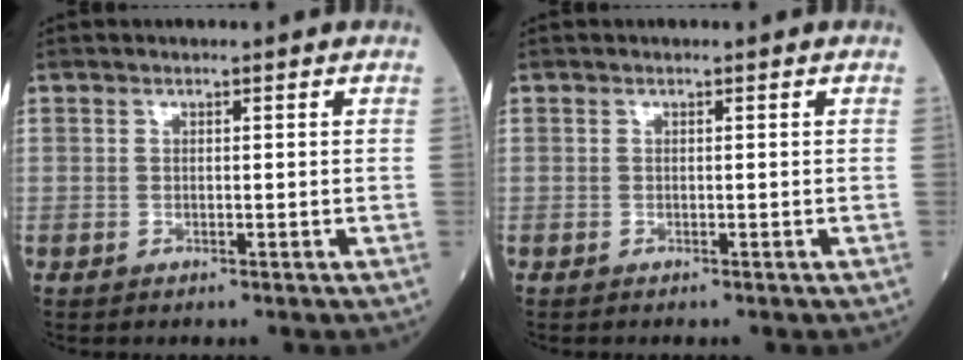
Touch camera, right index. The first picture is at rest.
{"total": 0.0}